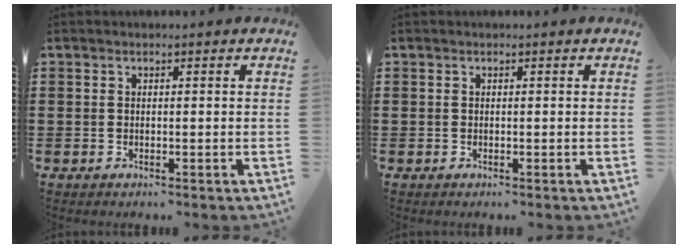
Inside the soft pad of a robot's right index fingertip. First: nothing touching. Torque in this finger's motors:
{"motor_torque": [0.00, 0.00, 0.00, 0.00]}